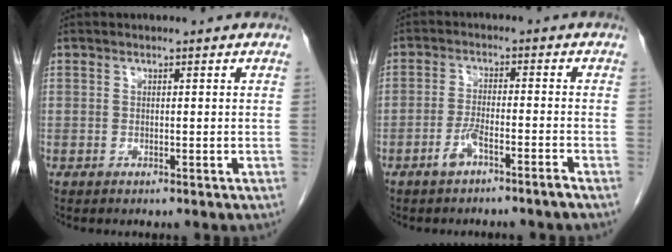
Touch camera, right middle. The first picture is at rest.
{"total": 3.9, "force": [-2.8, -0.1, 2.7], "torque": [-0.053, 0.004, -0.052]}